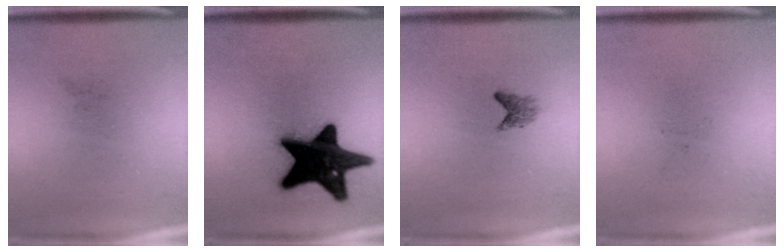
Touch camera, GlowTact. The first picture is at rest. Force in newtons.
{"total": 18.9}
{"total": 1.4}
{"total": 0.0}